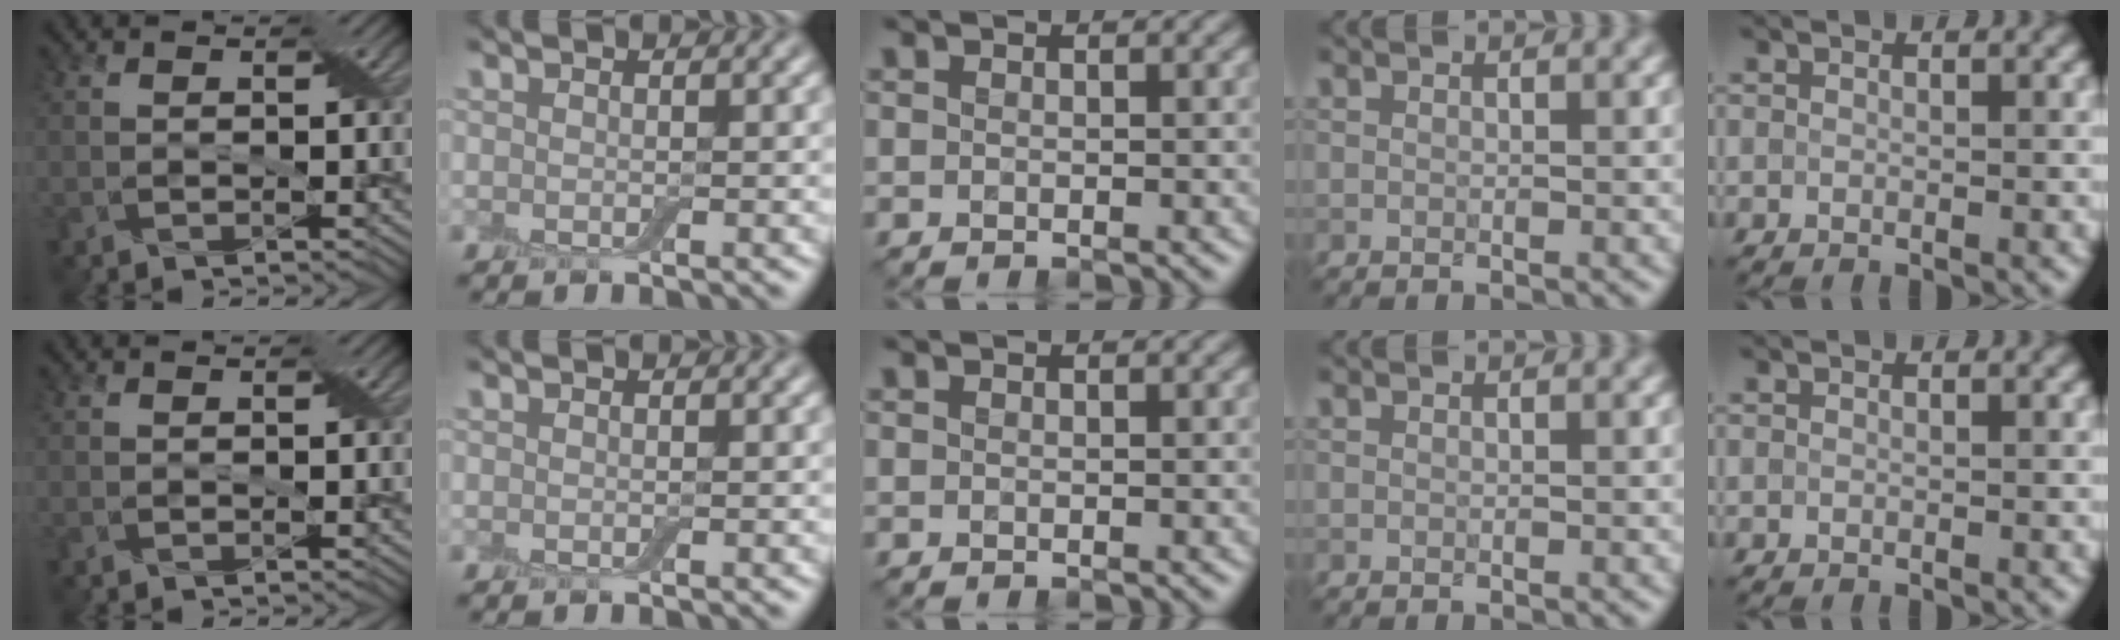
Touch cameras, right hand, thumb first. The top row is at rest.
{}